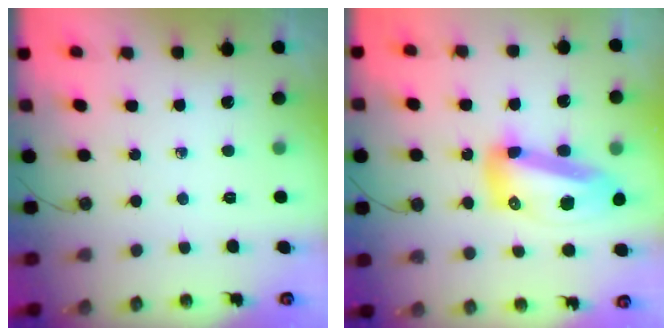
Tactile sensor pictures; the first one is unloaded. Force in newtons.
{"total": 16.7, "press": 16.6, "slide": 2.0}